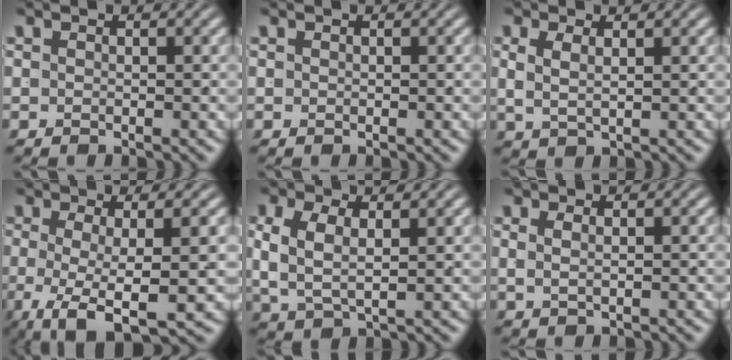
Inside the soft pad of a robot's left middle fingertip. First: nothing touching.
{"total": 0.0}
{"total": 2.2, "force": [0.9, 1.0, 1.8], "torque": [-0.033, -0.003, 0.024]}
{"total": 7.5, "force": [-3.7, 2.6, 5.9], "torque": [-0.123, -0.049, -0.035]}
{"total": 4.9, "force": [1.0, 3.4, 3.5], "torque": [-0.088, -0.012, 0.026]}
{"total": 1.1, "force": [0.6, -0.5, 0.7], "torque": [-0.009, -0.004, 0.018]}